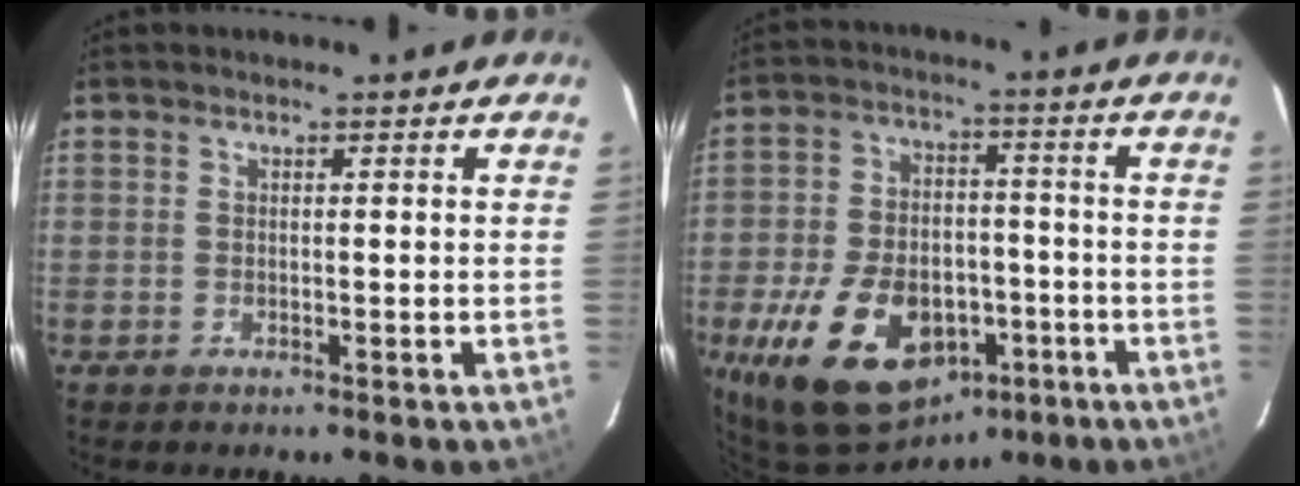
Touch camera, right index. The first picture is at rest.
{"total": 18.9, "force": [-9.2, 11.6, 11.7], "torque": [-0.241, 0.005, -0.132]}